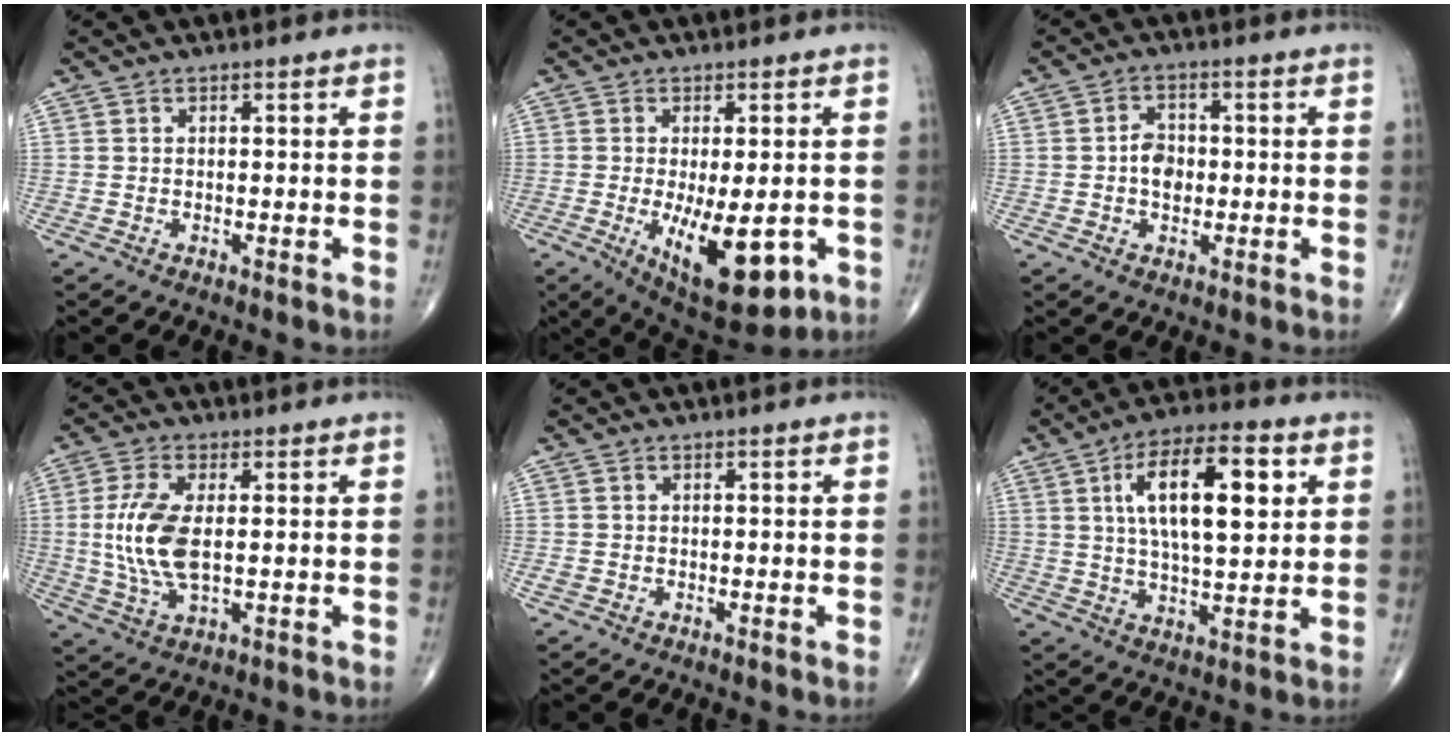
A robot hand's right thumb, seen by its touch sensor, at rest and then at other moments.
{"total": 13.8, "force": [-3.7, 5.6, 12.0], "torque": [-0.176, -0.021, -0.037]}
{"total": 4.6, "force": [-0.3, 3.3, 3.1], "torque": [-0.040, 0.010, -0.009]}
{"total": 10.7, "force": [0.6, 4.9, 9.5], "torque": [-0.212, -0.007, 0.016]}
{"total": 1.0, "force": [-0.2, 0.9, 0.4], "torque": [-0.013, 0.000, -0.003]}
{"total": 16.2, "force": [4.6, 6.4, 14.2], "torque": [-0.224, -0.001, 0.075]}